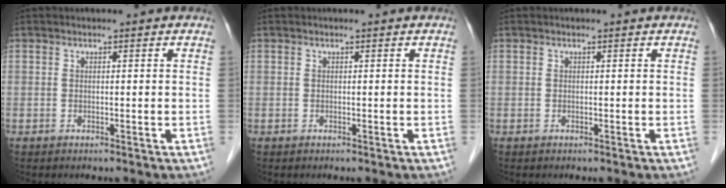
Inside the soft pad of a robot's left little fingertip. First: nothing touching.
{"total": 0.0}
{"total": 0.0}